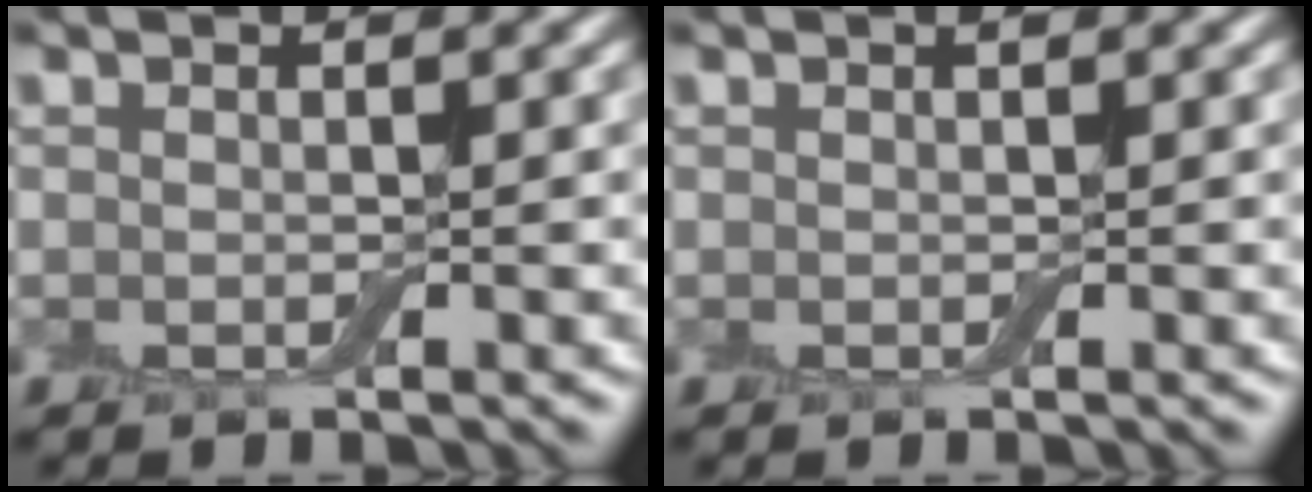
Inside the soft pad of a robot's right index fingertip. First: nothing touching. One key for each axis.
{"total": 0.0}